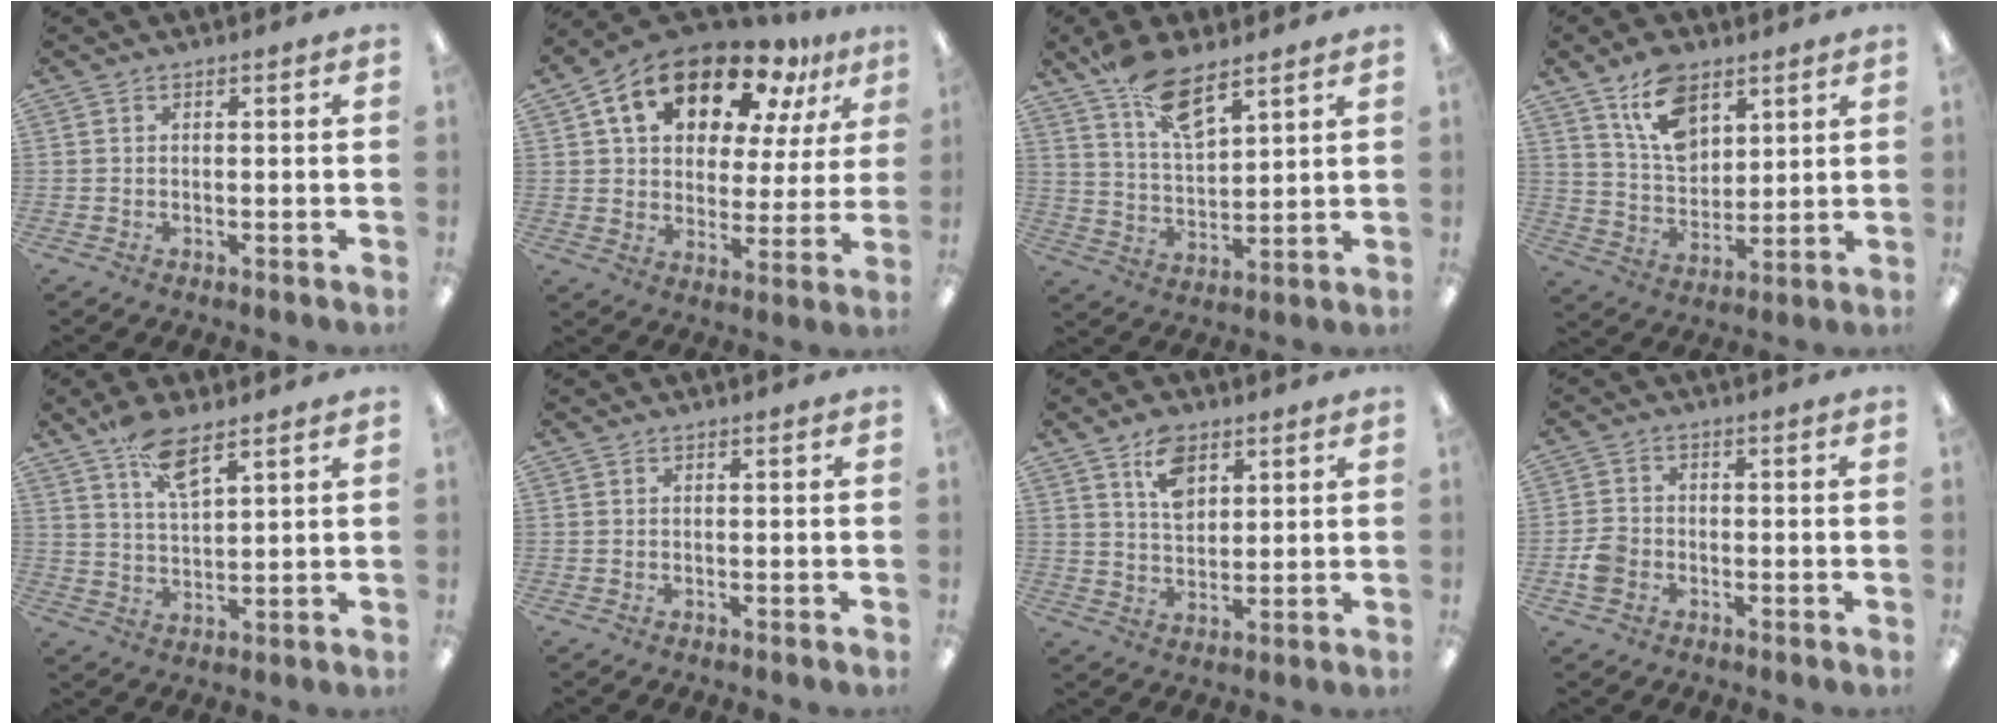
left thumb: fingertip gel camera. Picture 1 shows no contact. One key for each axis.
{"total": 17.9, "fx": 11.8, "fy": 9.6, "fz": 9.4, "tx": -0.168, "ty": -0.055, "tz": 0.206}
{"total": 12.2, "fx": 9.1, "fy": 4.5, "fz": 6.8, "tx": -0.123, "ty": -0.044, "tz": 0.164}
{"total": 12.5, "fx": 7.5, "fy": 7.5, "fz": 6.5, "tx": -0.109, "ty": -0.026, "tz": 0.140}
{"total": 9.4, "fx": 6.6, "fy": 3.3, "fz": 5.8, "tx": -0.105, "ty": -0.027, "tz": 0.117}
{"total": 0.0}
{"total": 8.1, "fx": 4.5, "fy": 5.1, "fz": 4.4, "tx": -0.069, "ty": -0.008, "tz": 0.080}
{"total": 4.3, "fx": -1.6, "fy": 3.4, "fz": 2.2, "tx": -0.041, "ty": 0.008, "tz": -0.030}